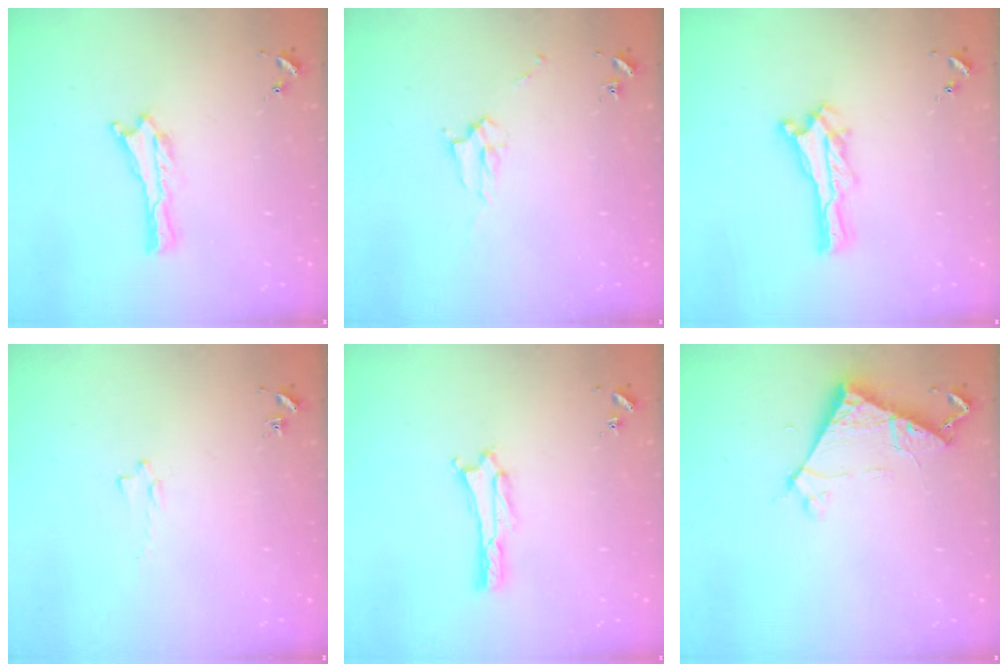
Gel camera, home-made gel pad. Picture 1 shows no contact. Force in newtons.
{"total": 2.3, "press": 2.3, "slide": 0.3}
{"total": 0.0}
{"total": 0.8, "press": 0.7, "slide": 0.2}
{"total": 1.8, "press": 1.8, "slide": 0.2}
{"total": 6.1, "press": 6.1, "slide": 0.4}